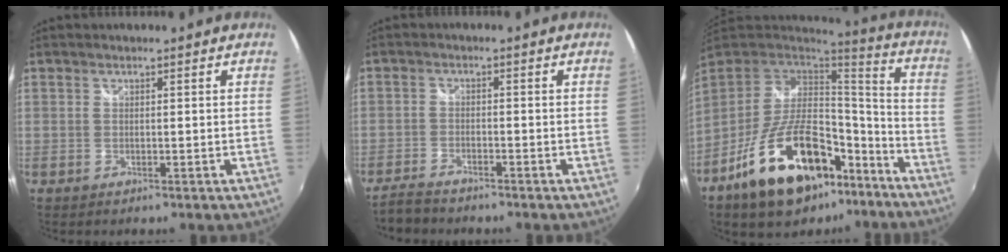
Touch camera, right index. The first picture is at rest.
{"total": 5.0, "force": [-4.5, 1.4, 1.8], "torque": [-0.054, -0.013, -0.085]}
{"total": 24.5, "force": [-14.2, 11.9, 16.0], "torque": [-0.296, 0.008, -0.210]}